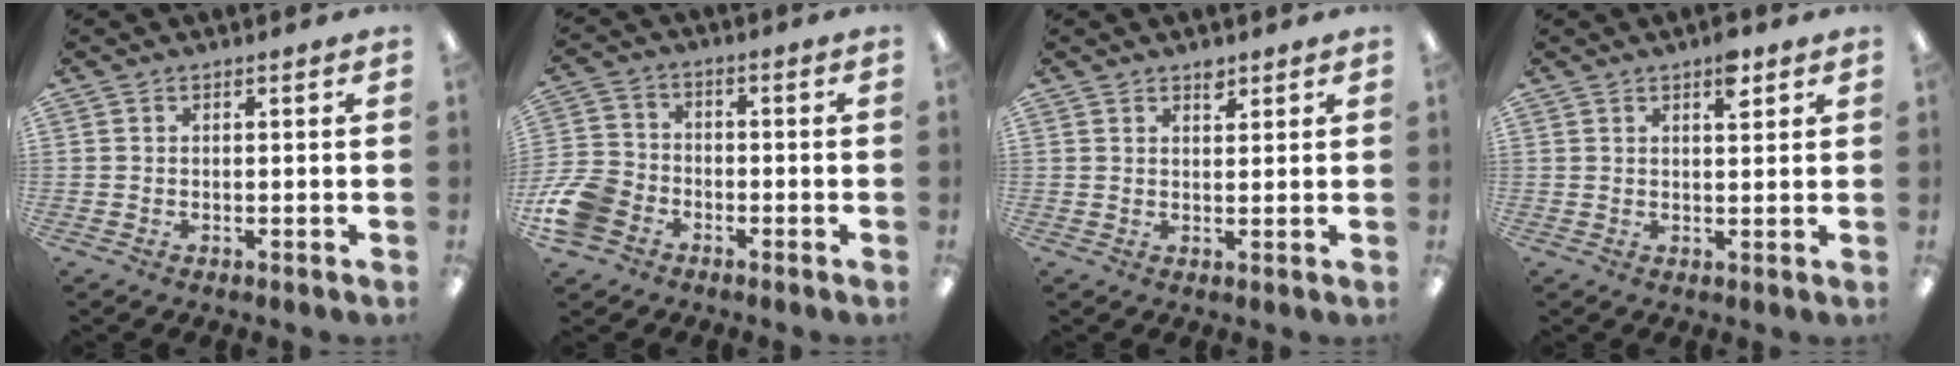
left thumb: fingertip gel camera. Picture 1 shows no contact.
{"total": 10.4, "force": [-4.9, 7.6, 5.1], "torque": [-0.114, 0.037, -0.089]}
{"total": 2.6, "force": [1.9, 1.4, 1.0], "torque": [0.002, -0.009, 0.030]}
{"total": 4.5, "force": [2.7, 1.8, 3.1], "torque": [-0.035, -0.009, 0.040]}